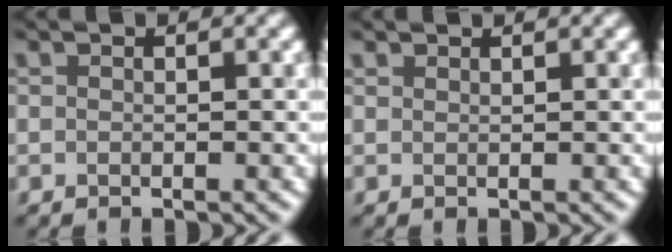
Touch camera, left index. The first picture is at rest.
{"total": 0.6, "force": [0.6, 0.1, -0.1], "torque": [0.002, 0.003, 0.009]}